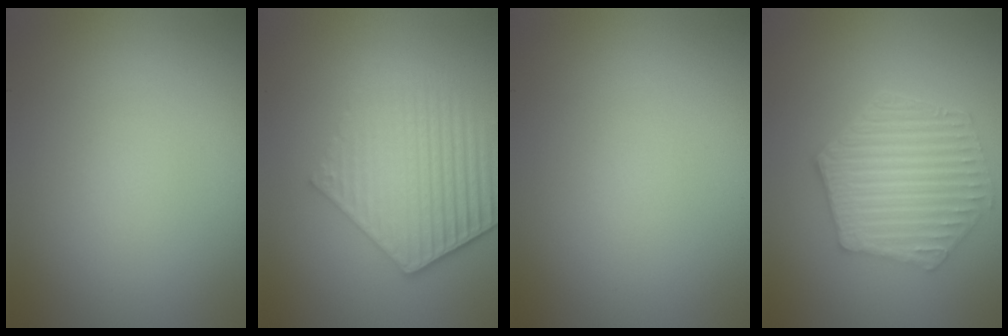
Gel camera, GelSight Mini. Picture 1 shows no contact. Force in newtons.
{"total": 5.9, "press": 4.4, "slide": 3.9}
{"total": 0.0}
{"total": 6.1, "press": 4.7, "slide": 3.9}